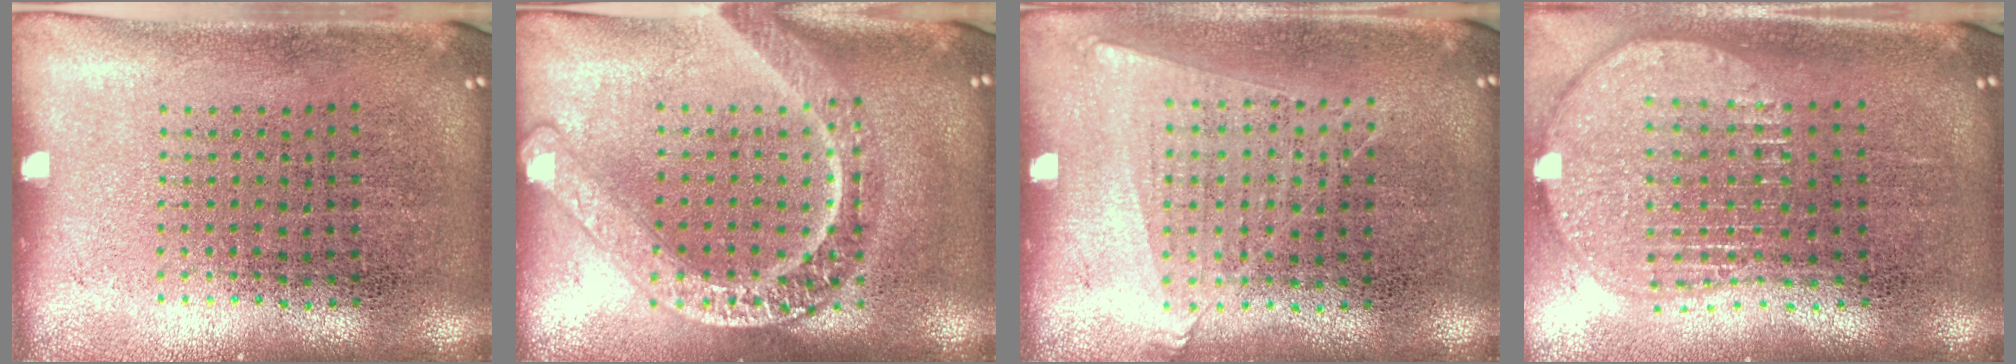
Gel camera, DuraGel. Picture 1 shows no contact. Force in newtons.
{"total": 3.1, "press": 3.1, "slide": 0.4}
{"total": 1.0, "press": 0.9, "slide": 0.4}
{"total": 1.9, "press": 1.6, "slide": 1.0}